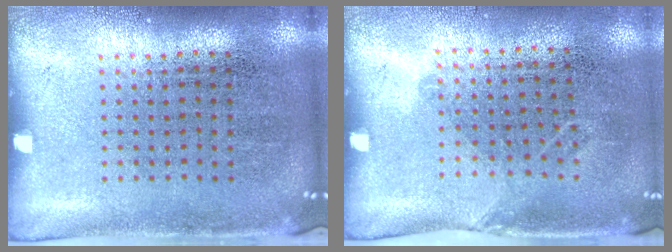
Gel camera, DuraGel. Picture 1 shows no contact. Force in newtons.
{"total": 1.0, "press": 0.7, "slide": 0.7}